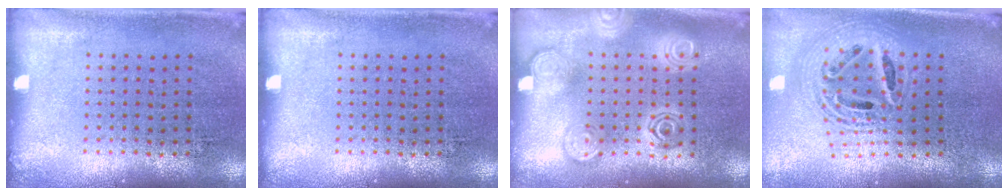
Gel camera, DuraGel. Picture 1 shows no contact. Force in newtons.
{"total": 0.0}
{"total": 1.8, "press": 1.8, "slide": 0.2}
{"total": 2.3, "press": 1.8, "slide": 1.4}